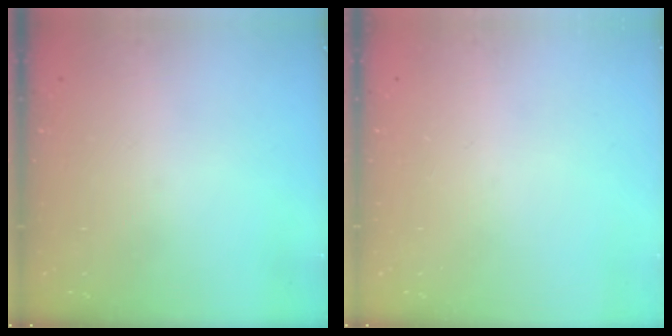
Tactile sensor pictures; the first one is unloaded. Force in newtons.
{"total": 0.0}